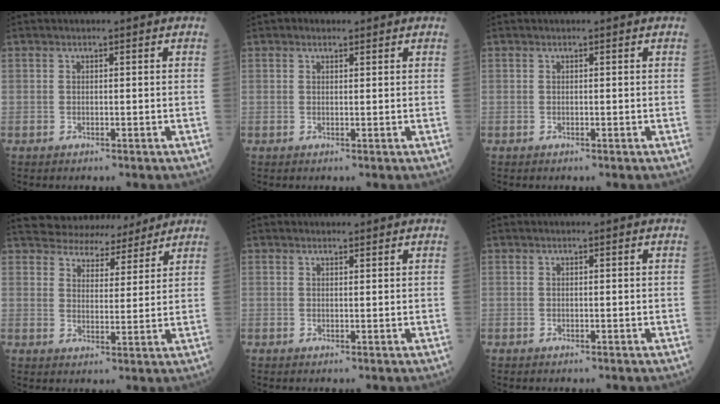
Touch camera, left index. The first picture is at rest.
{"total": 0.7, "force": [0.3, 0.6, 0.3], "torque": [-0.007, -0.002, 0.000]}
{"total": 0.0}
{"total": 11.4, "force": [10.6, 3.8, 2.2], "torque": [-0.020, 0.013, 0.146]}
{"total": 0.8, "force": [0.7, 0.3, 0.0], "torque": [-0.007, -0.001, 0.012]}
{"total": 0.0}